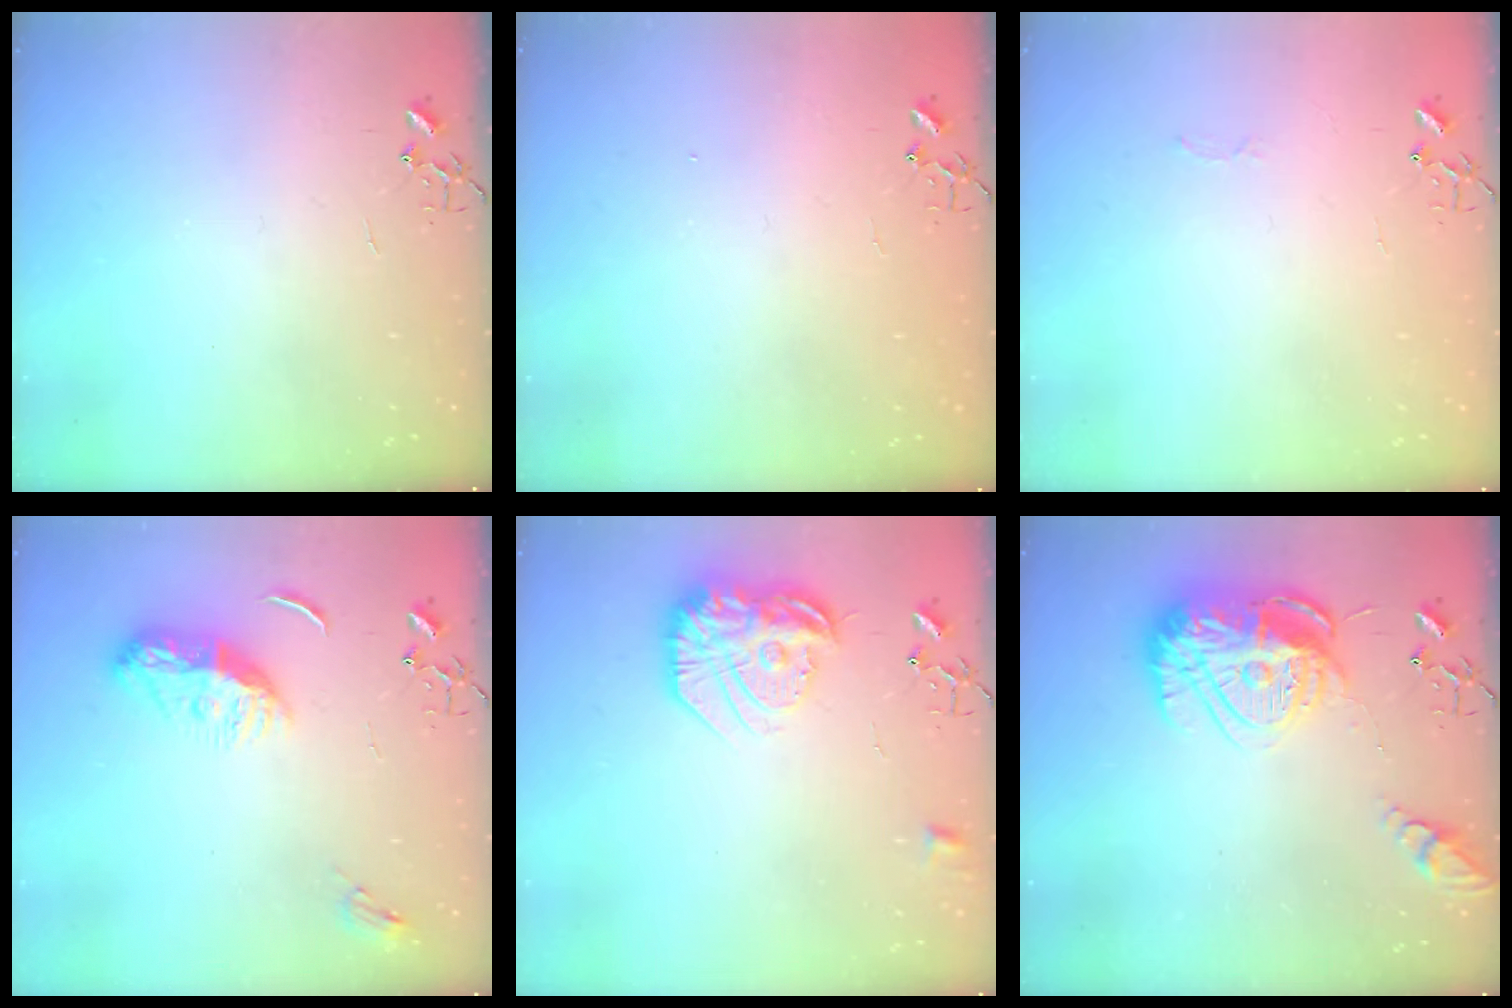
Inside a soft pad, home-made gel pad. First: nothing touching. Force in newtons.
{"total": 1.1, "press": 1.1, "slide": 0.1}
{"total": 2.5, "press": 2.5, "slide": 0.4}
{"total": 11.6, "press": 11.6, "slide": 0.3}
{"total": 18.4, "press": 18.3, "slide": 1.7}
{"total": 18.0, "press": 17.9, "slide": 1.8}